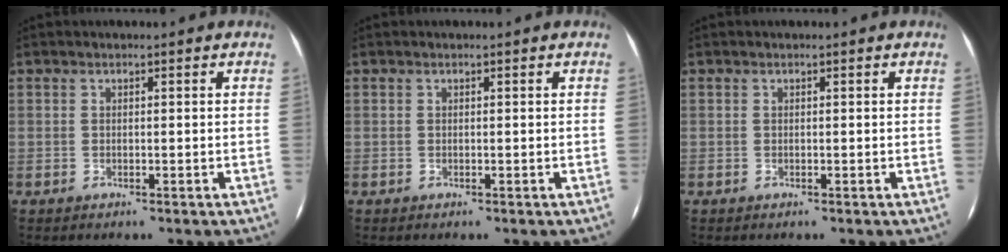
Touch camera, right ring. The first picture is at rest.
{"total": 0.0}
{"total": 0.0}